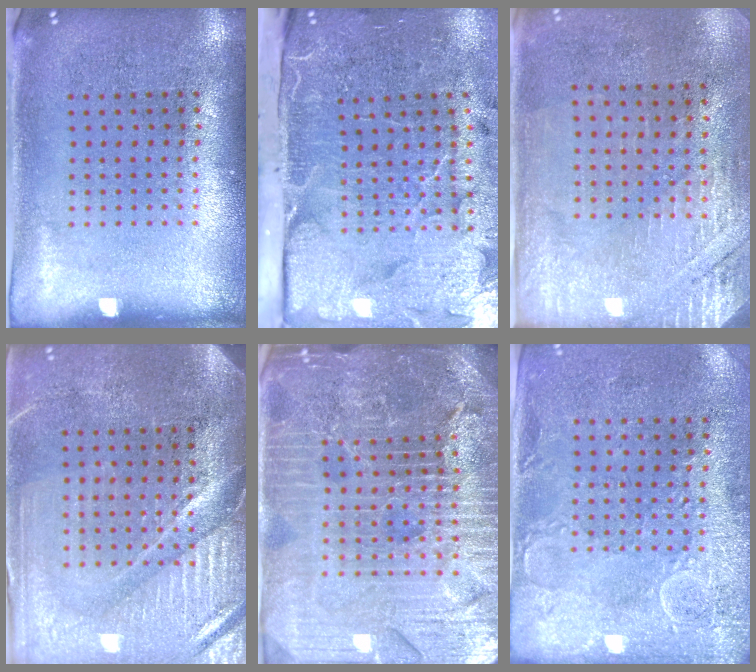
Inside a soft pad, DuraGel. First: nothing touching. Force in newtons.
{"total": 5.2, "press": 4.1, "slide": 3.2}
{"total": 2.7, "press": 2.4, "slide": 1.2}
{"total": 4.1, "press": 3.7, "slide": 1.7}
{"total": 5.7, "press": 5.1, "slide": 2.4}
{"total": 2.9, "press": 2.5, "slide": 1.5}